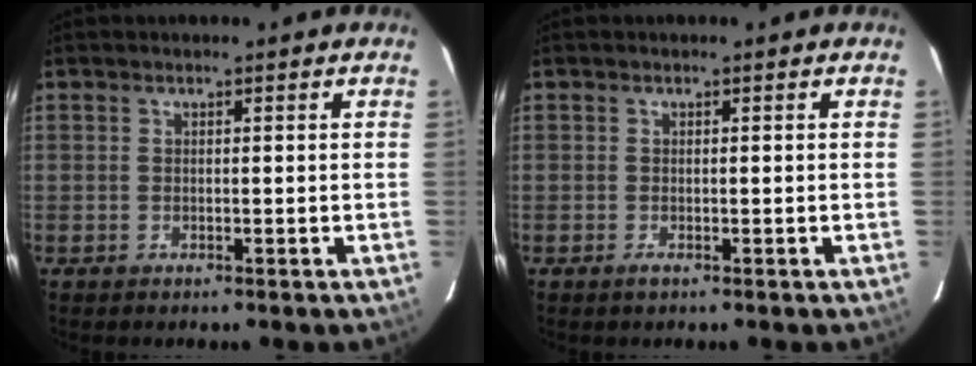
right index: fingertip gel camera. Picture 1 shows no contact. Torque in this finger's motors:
{"motor_torque": [-0.07, -0.05, 0.03, -0.01]}